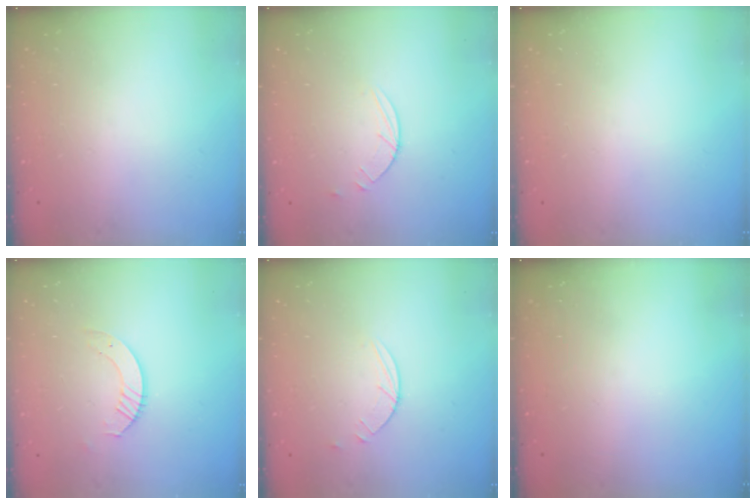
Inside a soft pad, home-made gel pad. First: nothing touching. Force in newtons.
{"total": 2.9, "press": 2.8, "slide": 0.3}
{"total": 0.0}
{"total": 3.2, "press": 3.2, "slide": 0.3}
{"total": 2.9, "press": 2.8, "slide": 0.3}
{"total": 0.0}